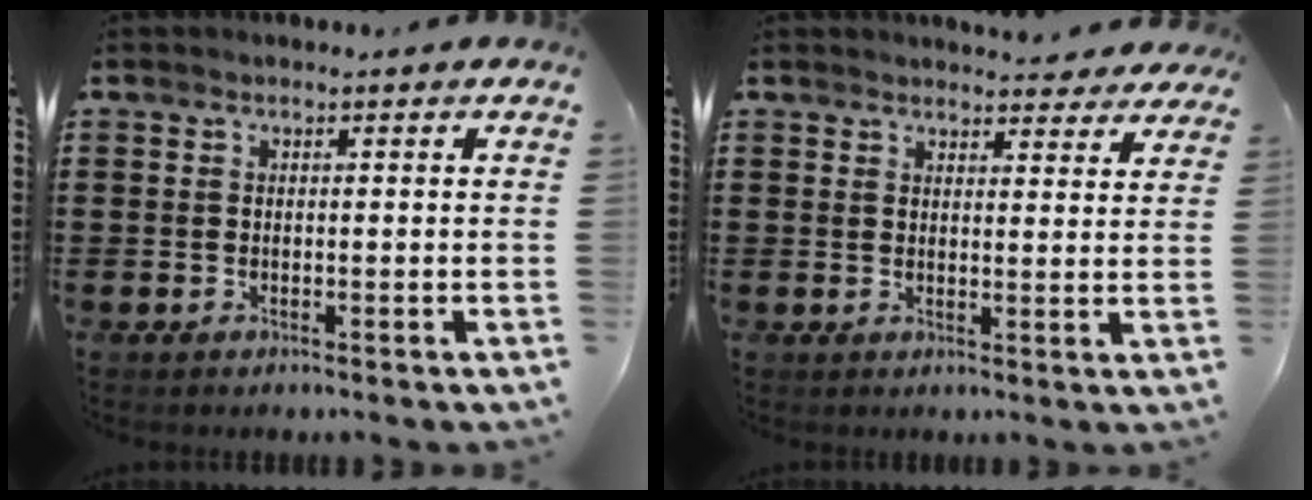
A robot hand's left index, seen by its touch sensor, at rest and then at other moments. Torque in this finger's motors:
{"motor_torque": [2.14, 0.00, 0.32, 0.03]}